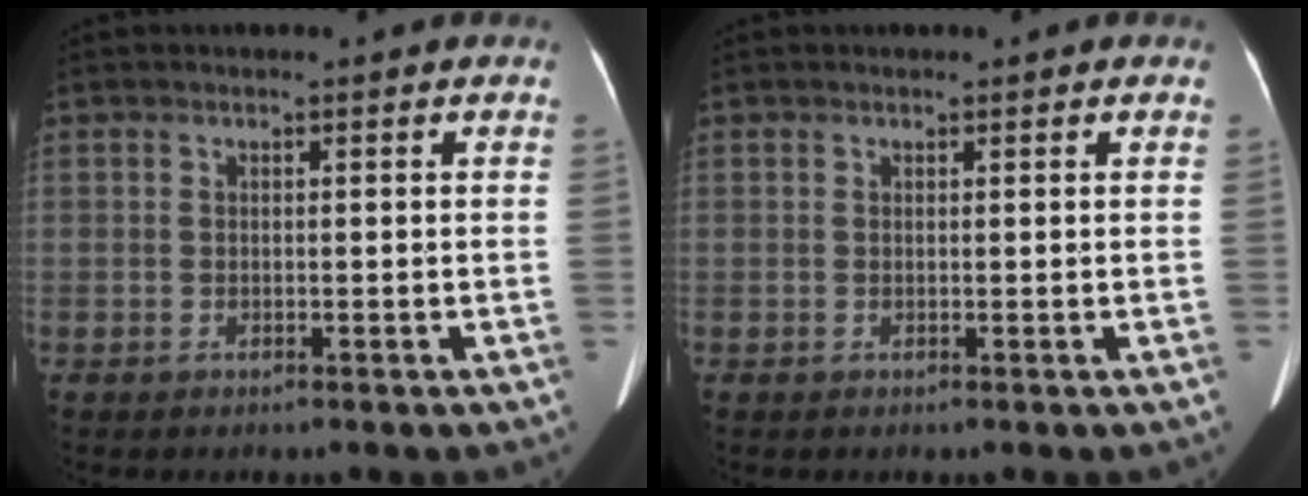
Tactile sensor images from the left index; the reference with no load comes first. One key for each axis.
{"total": 0.7, "fx": 0.5, "fy": 0.3, "fz": 0.3, "tx": -0.002, "ty": -0.002, "tz": 0.005}